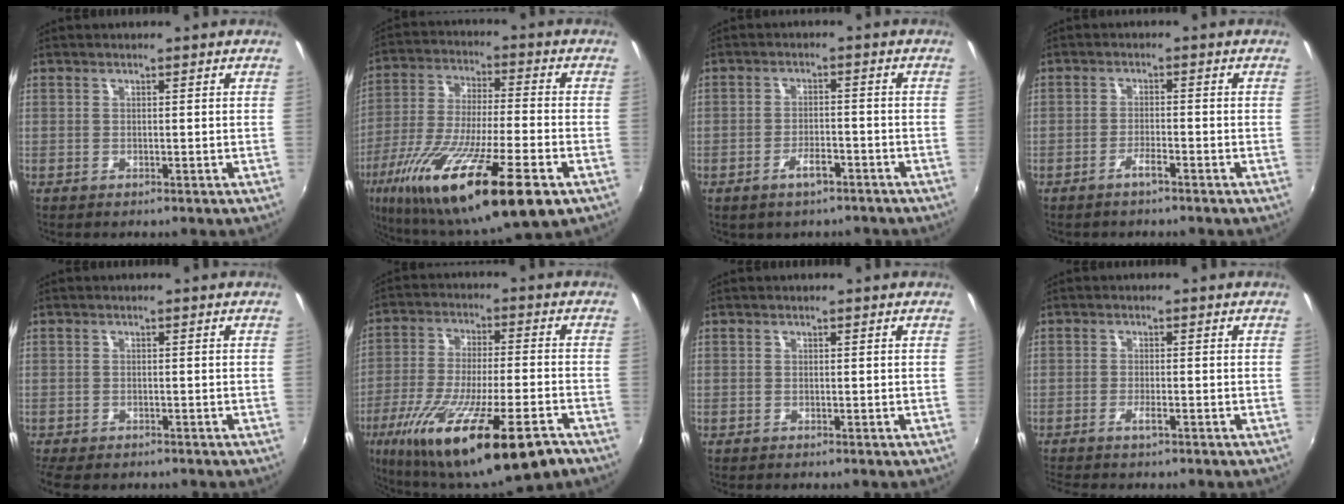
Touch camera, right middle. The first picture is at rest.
{"total": 24.4, "force": [-13.1, 4.5, 20.1], "torque": [-0.385, -0.062, -0.232]}
{"total": 4.5, "force": [-2.9, 2.1, 2.6], "torque": [-0.054, 0.000, -0.041]}
{"total": 2.3, "force": [-1.8, 0.3, 1.4], "torque": [-0.037, 0.002, -0.034]}
{"total": 5.0, "force": [-3.9, 2.0, 2.5], "torque": [-0.061, -0.026, -0.061]}
{"total": 24.9, "force": [-14.5, 7.1, 18.9], "torque": [-0.344, -0.062, -0.229]}
{"total": 0.0}
{"total": 2.5, "force": [-1.9, 0.2, 1.6], "torque": [-0.042, 0.000, -0.038]}